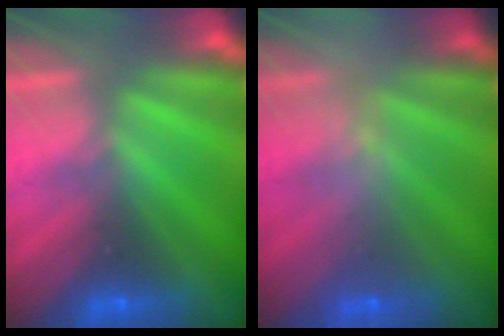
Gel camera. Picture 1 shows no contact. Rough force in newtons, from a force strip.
{"total": 2.5}